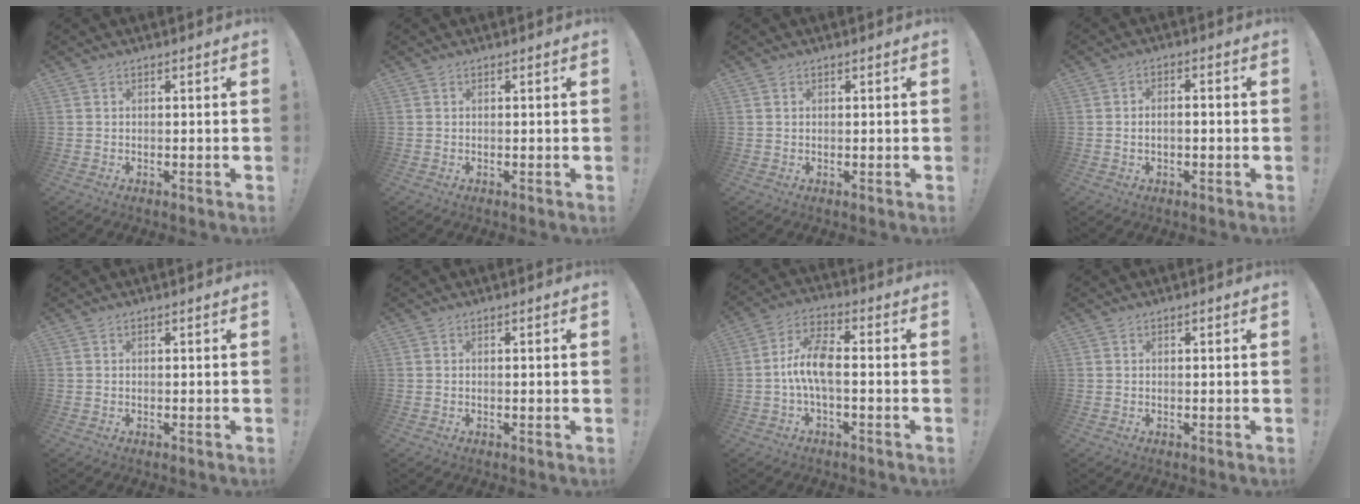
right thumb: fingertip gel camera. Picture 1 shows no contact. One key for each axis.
{"total": 0.0}
{"total": 0.9, "fx": 0.6, "fy": 0.6, "fz": 0.2, "tx": -0.004, "ty": 0.000, "tz": 0.012}
{"total": 2.4, "fx": -0.9, "fy": 1.3, "fz": 1.8, "tx": -0.033, "ty": 0.007, "tz": -0.015}
{"total": 0.0}
{"total": 0.7, "fx": 0.1, "fy": -0.2, "fz": 0.7, "tx": -0.006, "ty": -0.004, "tz": 0.000}
{"total": 9.5, "fx": -1.1, "fy": 3.6, "fz": 8.8, "tx": -0.183, "ty": 0.000, "tz": -0.023}
{"total": 0.0}